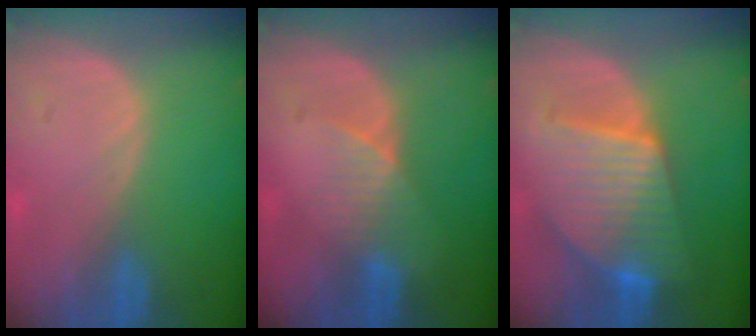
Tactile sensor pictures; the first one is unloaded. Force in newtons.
{"total": 3.6, "press": 3.3, "slide": 1.4}
{"total": 10.1, "press": 10.0, "slide": 0.7}